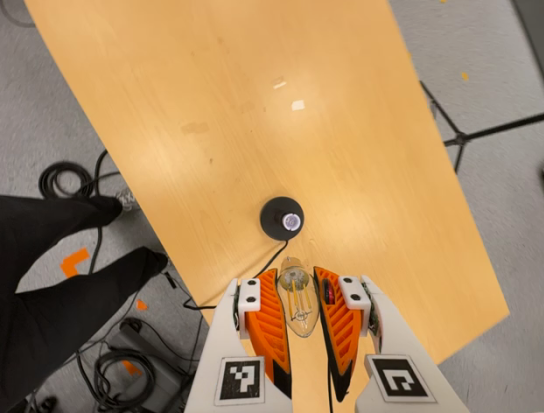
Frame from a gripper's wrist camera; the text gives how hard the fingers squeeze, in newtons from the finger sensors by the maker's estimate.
{"total": 23.5, "left": 25.6, "right": 21.5}